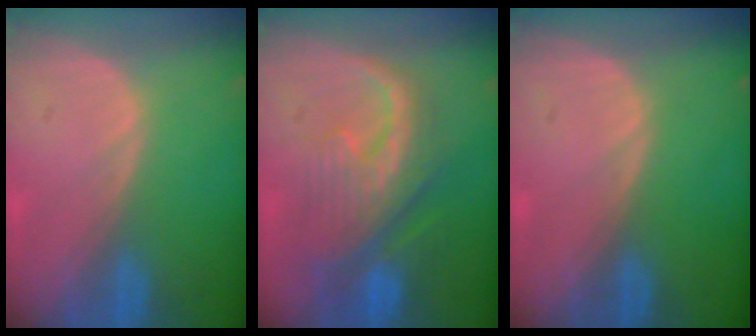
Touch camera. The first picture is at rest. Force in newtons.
{"total": 9.9, "press": 9.2, "slide": 3.7}
{"total": 0.0}